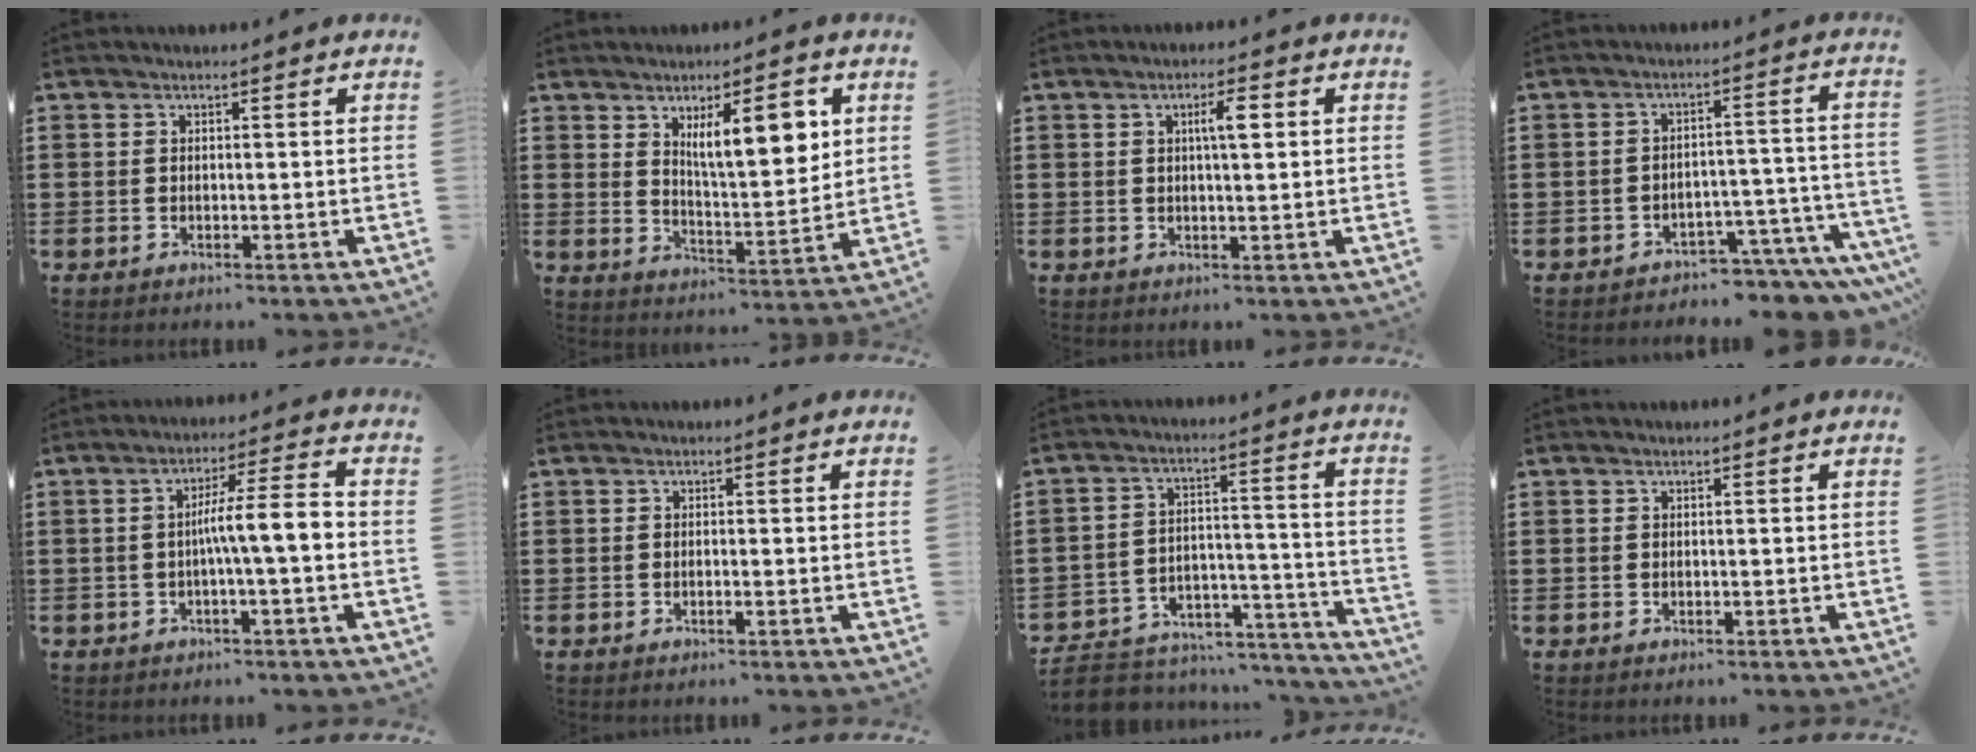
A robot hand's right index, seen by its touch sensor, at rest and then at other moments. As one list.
[{"total": 9.5, "force": [4.1, 3.2, 8.0], "torque": [-0.131, -0.004, 0.063]}, {"total": 3.6, "force": [0.9, 0.8, 3.4], "torque": [-0.051, 0.003, 0.008]}, {"total": 4.4, "force": [-4.1, 0.9, 1.3], "torque": [-0.024, 0.008, -0.082]}, {"total": 6.9, "force": [-0.7, 0.8, 6.9], "torque": [-0.125, 0.005, -0.018]}, {"total": 0.6, "force": [-0.2, -0.1, 0.5], "torque": [-0.009, -0.002, -0.004]}, {"total": 5.5, "force": [-5.0, 2.0, 1.0], "torque": [-0.025, 0.010, -0.101]}, {"total": 0.0}]